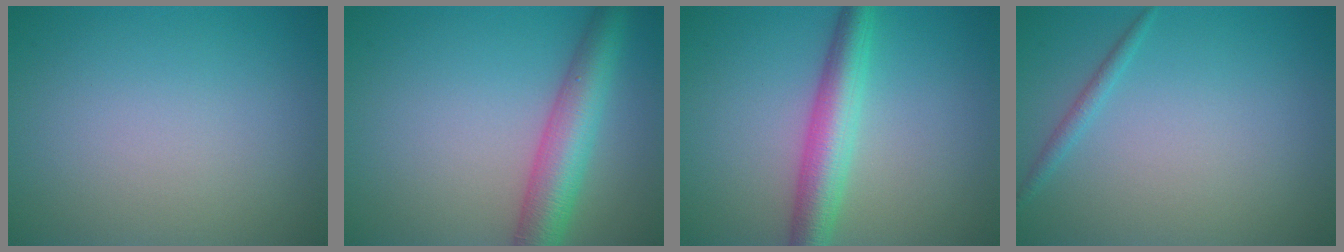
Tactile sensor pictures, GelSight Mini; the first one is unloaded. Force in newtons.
{"total": 5.7, "press": 5.7, "slide": 0.2}
{"total": 4.8, "press": 4.8, "slide": 0.1}
{"total": 1.1, "press": 1.0, "slide": 0.1}